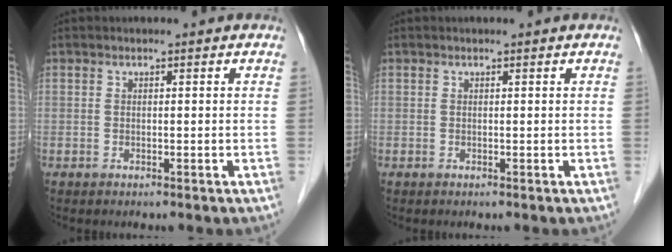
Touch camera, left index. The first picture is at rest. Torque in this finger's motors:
{"motor_torque": [0.14, -0.17, -0.08, -0.01]}